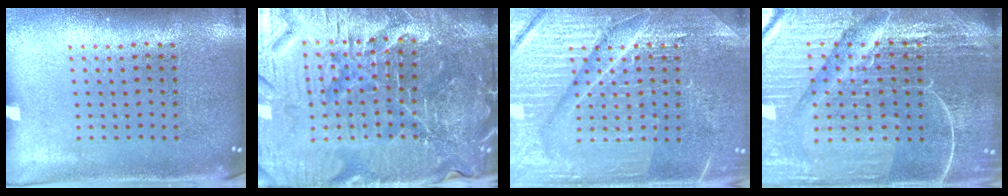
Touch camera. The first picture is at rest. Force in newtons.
{"total": 7.1, "press": 6.3, "slide": 3.2}
{"total": 7.4, "press": 7.4, "slide": 1.0}
{"total": 6.4, "press": 5.7, "slide": 2.9}